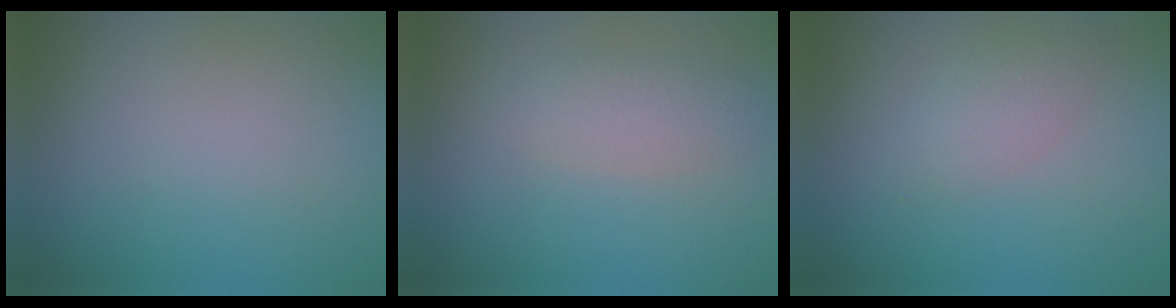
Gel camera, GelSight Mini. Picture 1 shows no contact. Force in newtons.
{"total": 2.1, "press": 2.1, "slide": 0.1}
{"total": 2.0, "press": 2.0, "slide": 0.1}